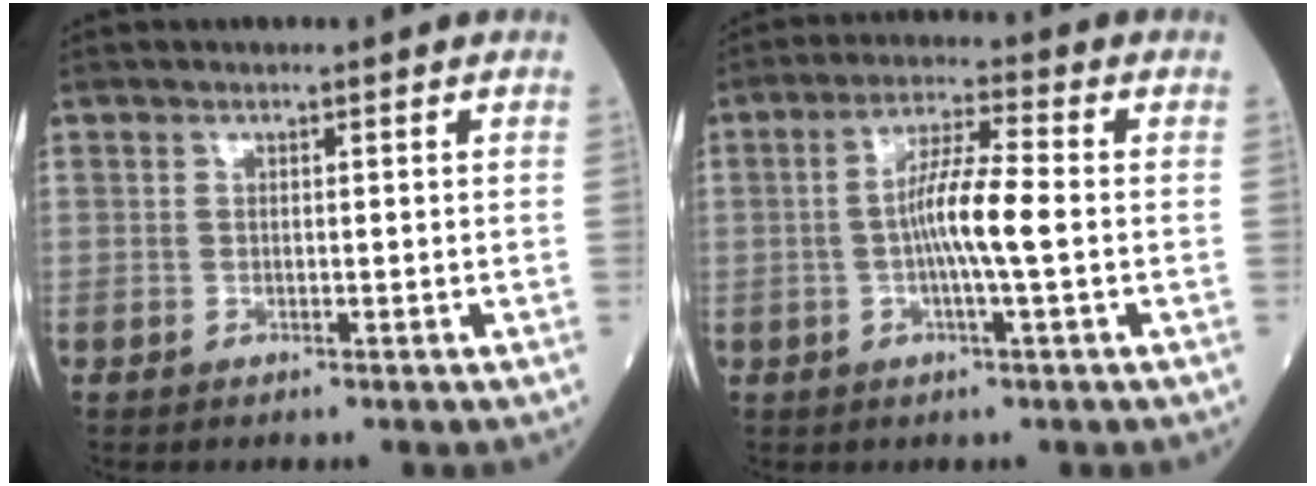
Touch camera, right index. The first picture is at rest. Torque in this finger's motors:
{"motor_torque": [1.36, -0.19, 0.64, 0.18]}